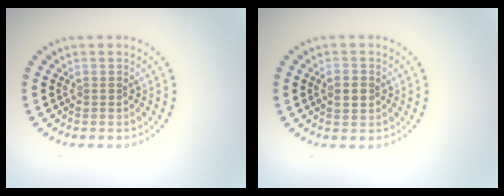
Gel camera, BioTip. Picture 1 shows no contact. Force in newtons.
{"total": 1.8, "press": 1.8, "slide": 0.1}